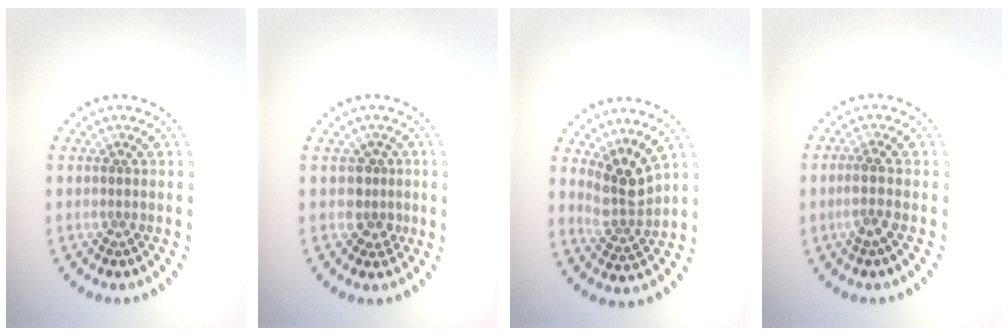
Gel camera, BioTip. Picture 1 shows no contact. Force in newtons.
{"total": 1.9, "press": 1.4, "slide": 1.3}
{"total": 3.1, "press": 2.2, "slide": 2.1}
{"total": 1.7, "press": 1.3, "slide": 1.0}